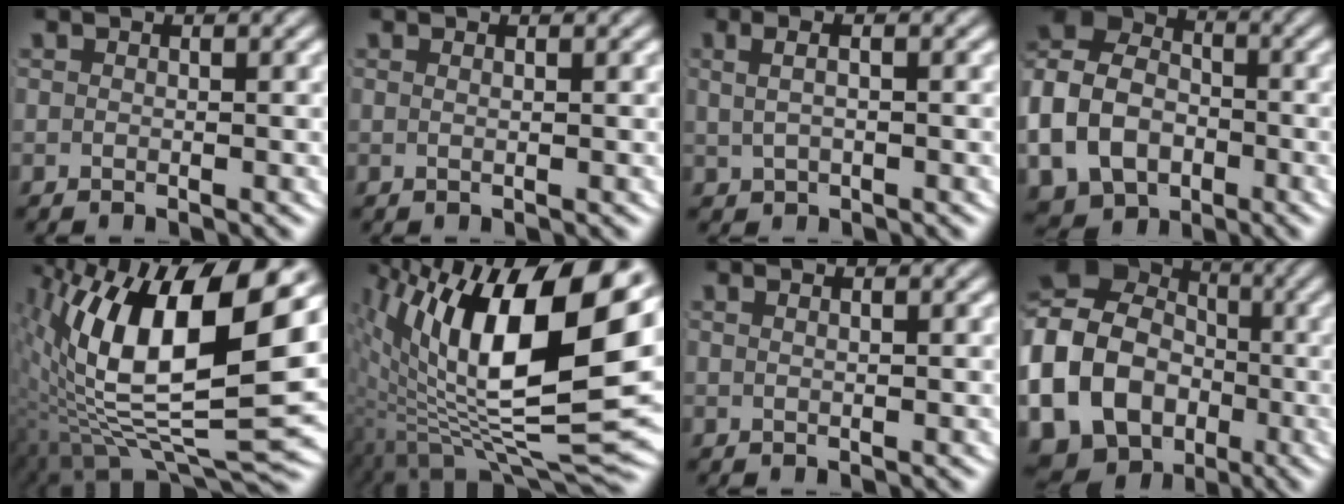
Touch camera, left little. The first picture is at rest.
{"total": 0.5, "force": [0.1, -0.4, 0.3], "torque": [-0.006, -0.006, 0.005]}
{"total": 1.7, "force": [0.2, 0.8, 1.5], "torque": [-0.030, -0.002, 0.013]}
{"total": 12.6, "force": [-1.0, 10.9, 6.3], "torque": [-0.138, -0.032, -0.022]}
{"total": 19.2, "force": [-0.3, 9.3, 16.9], "torque": [-0.275, -0.035, 0.027]}
{"total": 17.7, "force": [0.1, 7.5, 16.0], "torque": [-0.241, -0.020, 0.028]}
{"total": 0.6, "force": [0.2, -0.4, 0.5], "torque": [-0.006, -0.003, 0.008]}
{"total": 17.4, "force": [-3.0, 15.3, 7.8], "torque": [-0.202, -0.055, -0.045]}